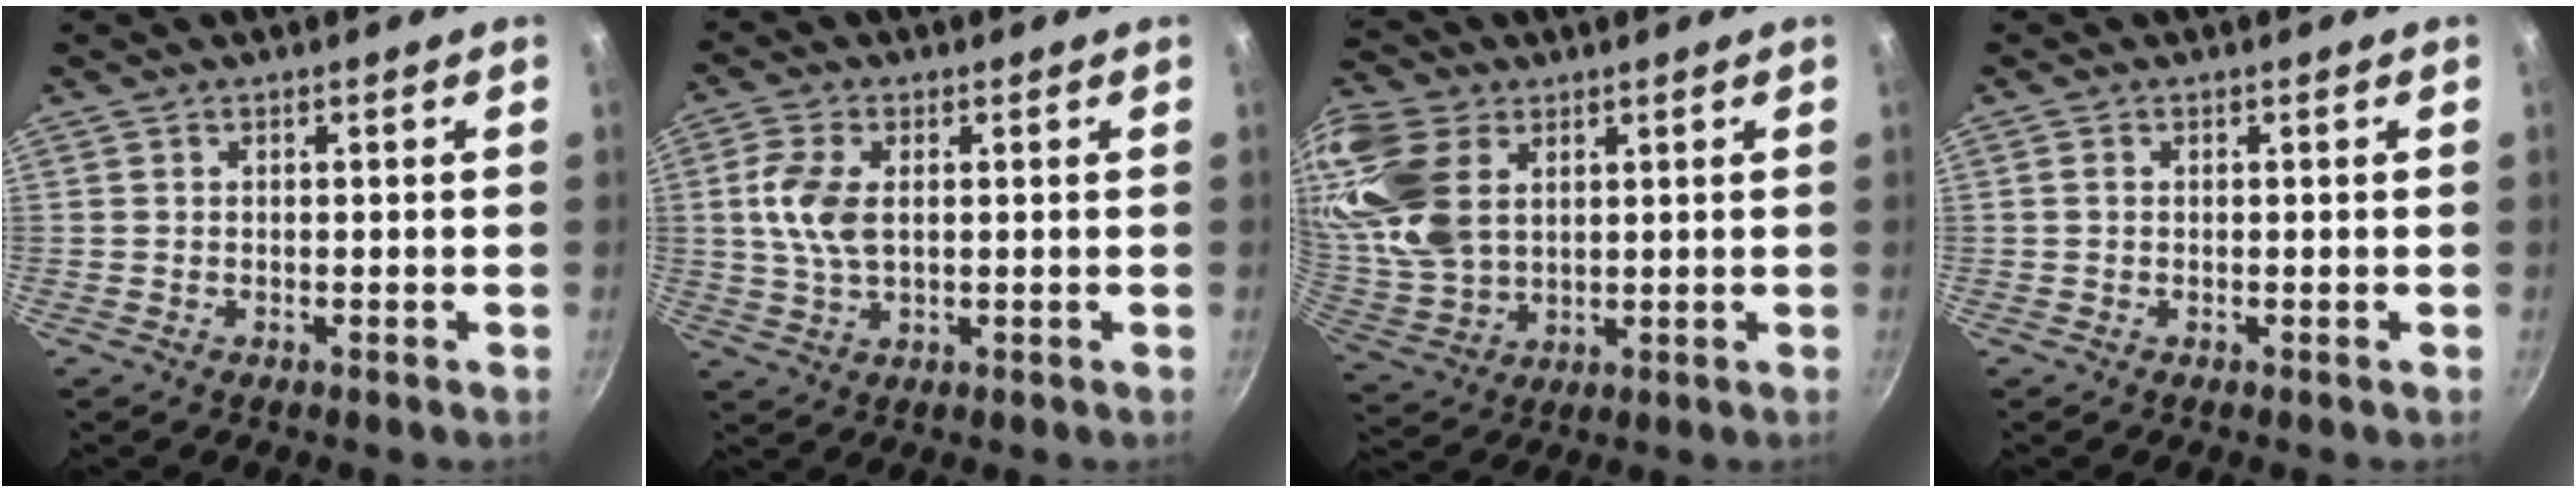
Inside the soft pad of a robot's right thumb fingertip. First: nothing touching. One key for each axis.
{"total": 7.7, "fx": 1.1, "fy": 4.3, "fz": 6.3, "tx": -0.127, "ty": 0.004, "tz": 0.021}
{"total": 17.3, "fx": 5.9, "fy": 11.7, "fz": 11.3, "tx": -0.229, "ty": -0.021, "tz": 0.123}
{"total": 0.6, "fx": 0.0, "fy": 0.5, "fz": 0.3, "tx": -0.005, "ty": 0.004, "tz": 0.000}